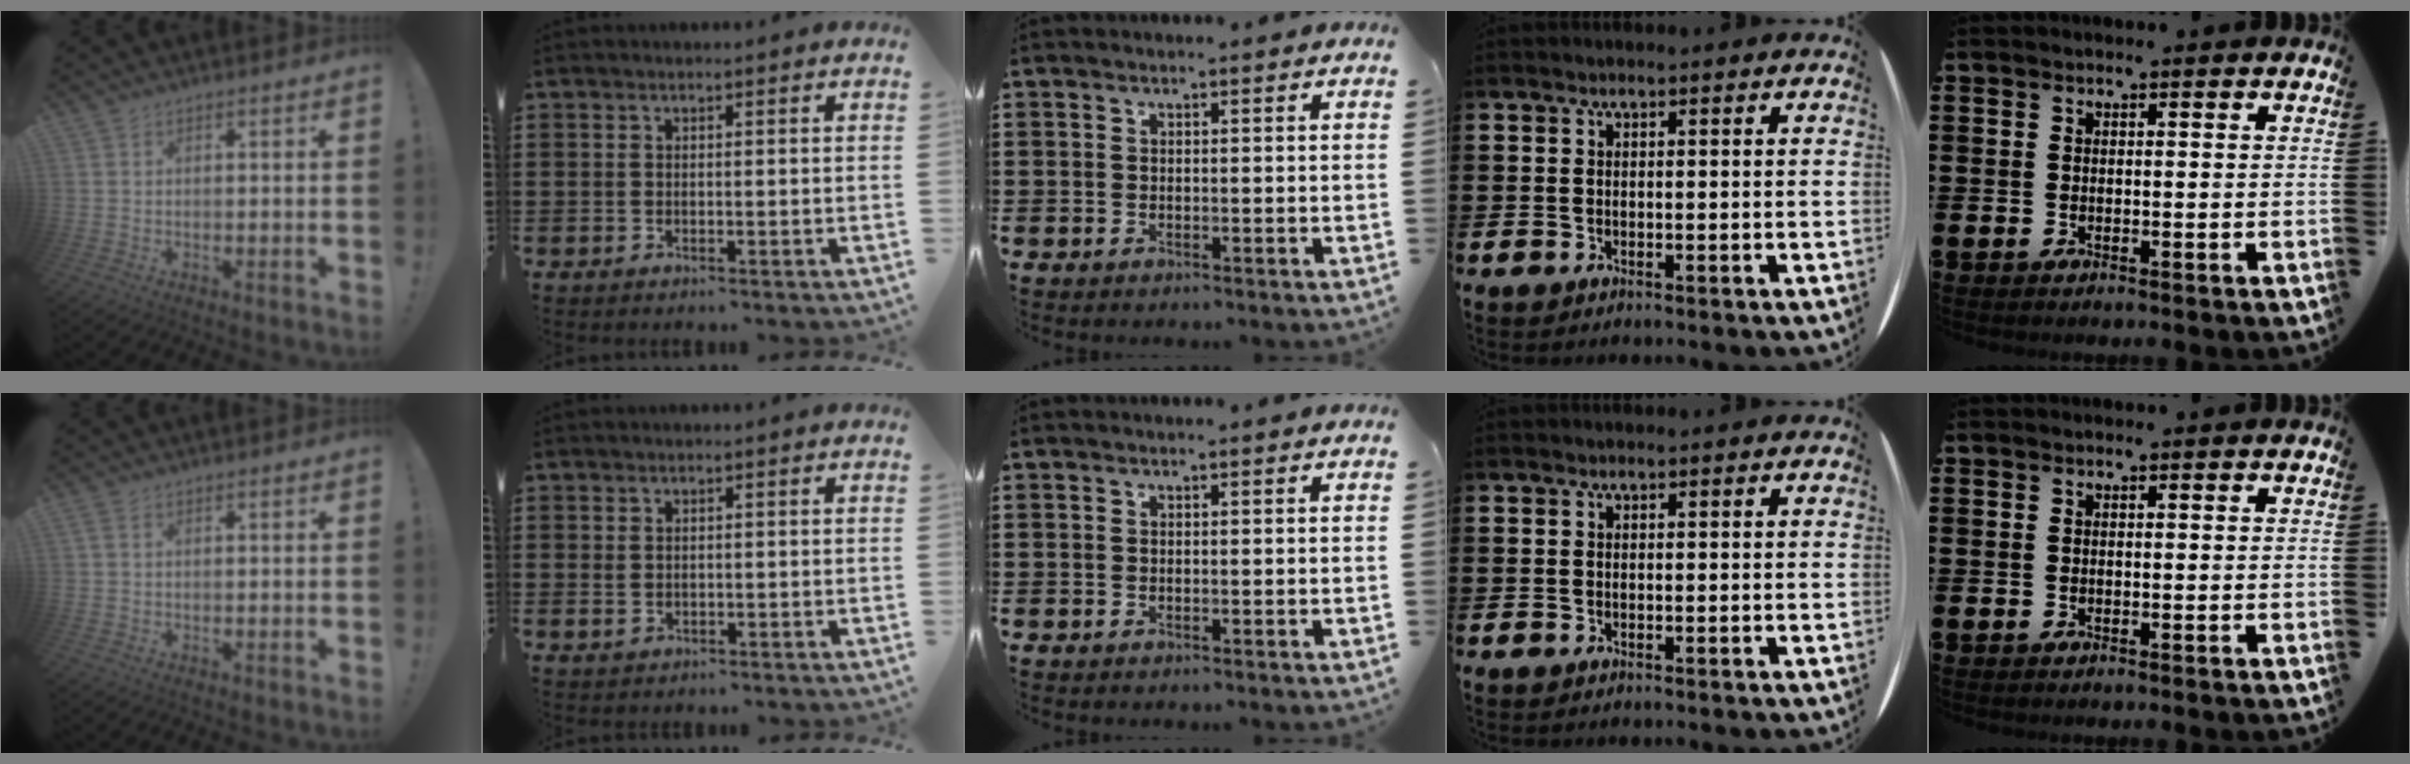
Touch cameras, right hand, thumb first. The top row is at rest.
{"thumb": {"total": 0.9, "force": [0.2, 0.2, 0.8], "torque": [-0.015, 0.000, 0.005]}, "index": {"total": 1.0, "force": [0.3, 0.8, 0.5], "torque": [-0.012, 0.006, 0.004]}}